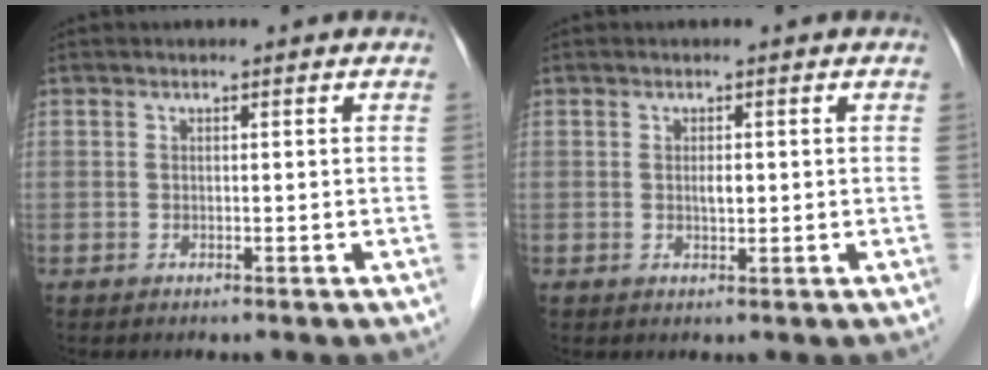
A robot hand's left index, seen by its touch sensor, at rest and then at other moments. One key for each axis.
{"total": 1.1, "fx": 0.0, "fy": 0.5, "fz": 1.0, "tx": -0.018, "ty": -0.006, "tz": 0.000}